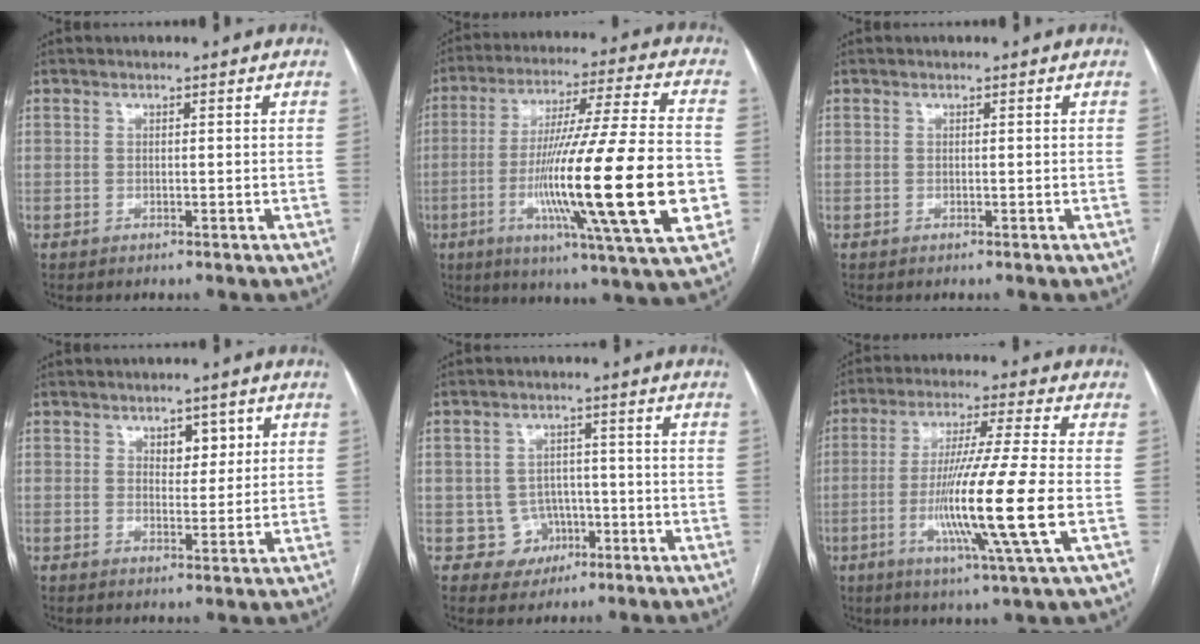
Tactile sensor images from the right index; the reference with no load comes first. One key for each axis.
{"total": 25.8, "fx": -5.4, "fy": 0.7, "fz": 25.2, "tx": -0.392, "ty": -0.023, "tz": -0.095}
{"total": 0.0}
{"total": 3.6, "fx": 1.6, "fy": 2.1, "fz": 2.5, "tx": -0.030, "ty": 0.002, "tz": 0.024}
{"total": 5.3, "fx": -1.8, "fy": 5.0, "fz": 0.2, "tx": 0.009, "ty": 0.017, "tz": -0.019}
{"total": 15.2, "fx": -3.3, "fy": -1.5, "fz": 14.8, "tx": -0.280, "ty": -0.023, "tz": -0.067}